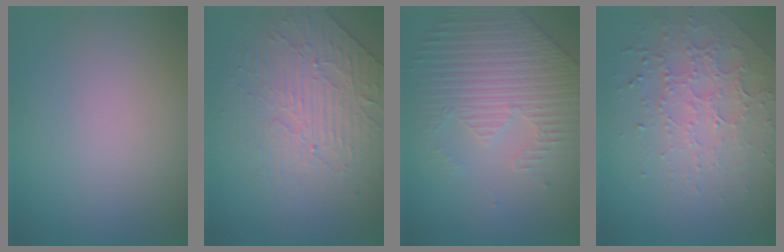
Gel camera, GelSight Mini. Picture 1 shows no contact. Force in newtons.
{"total": 4.4, "press": 3.4, "slide": 2.7}
{"total": 4.4, "press": 3.6, "slide": 2.6}
{"total": 4.5, "press": 3.1, "slide": 3.3}